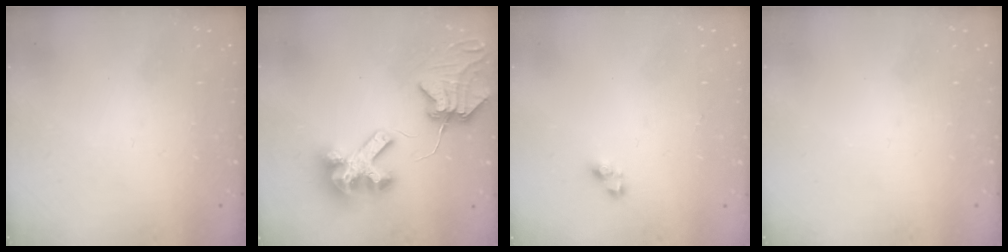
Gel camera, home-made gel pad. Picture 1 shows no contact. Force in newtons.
{"total": 10.2, "press": 10.1, "slide": 1.4}
{"total": 3.9, "press": 3.8, "slide": 0.7}
{"total": 0.0}